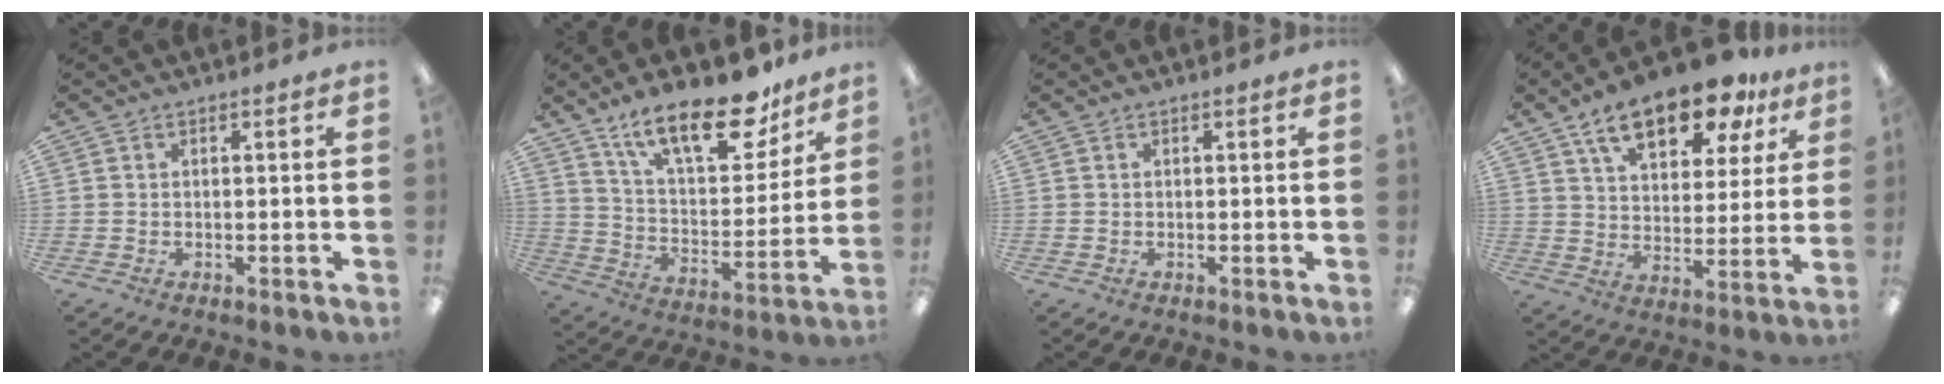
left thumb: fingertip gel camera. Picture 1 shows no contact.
{"total": 22.1, "force": [15.1, 8.6, 13.7], "torque": [-0.212, -0.087, 0.256]}
{"total": 0.0}
{"total": 16.5, "force": [11.3, 7.5, 9.4], "torque": [-0.142, -0.056, 0.193]}